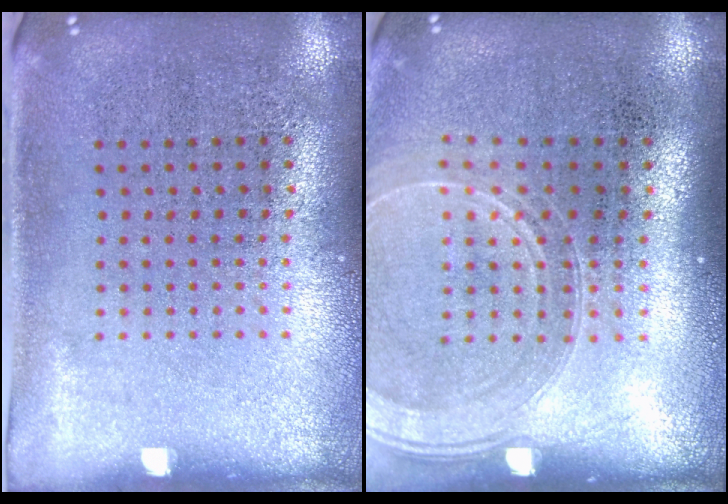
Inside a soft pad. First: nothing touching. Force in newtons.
{"total": 1.7, "press": 1.6, "slide": 0.6}